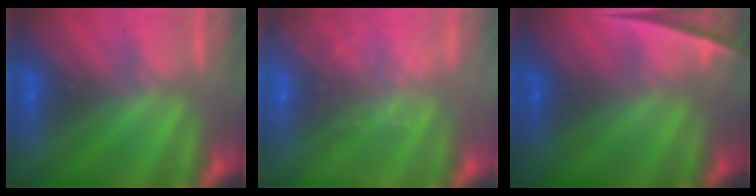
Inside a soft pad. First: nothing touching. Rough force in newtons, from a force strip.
{"total": 7.2}
{"total": 2.4}